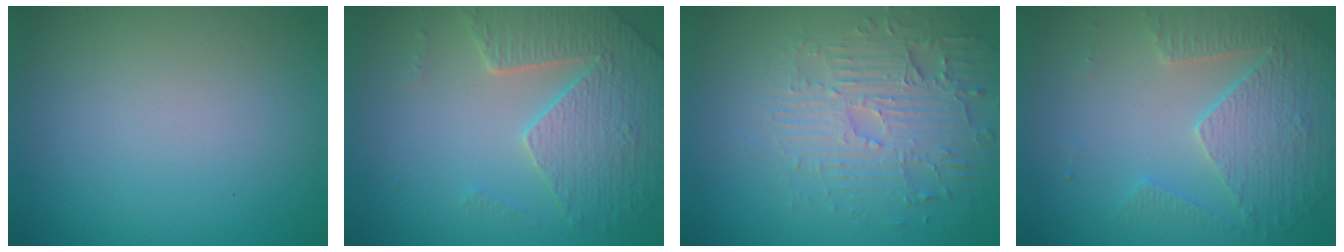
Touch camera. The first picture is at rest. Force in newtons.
{"total": 4.9, "press": 4.5, "slide": 1.9}
{"total": 4.1, "press": 3.9, "slide": 1.4}
{"total": 3.8, "press": 3.5, "slide": 1.4}